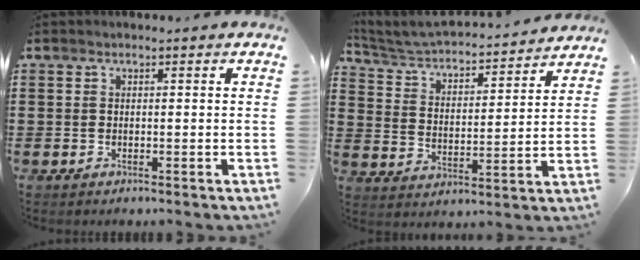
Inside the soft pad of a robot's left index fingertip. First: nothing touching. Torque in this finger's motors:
{"motor_torque": [0.97, -1.17, 0.24, 0.17]}